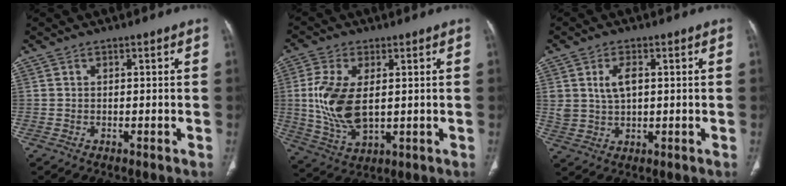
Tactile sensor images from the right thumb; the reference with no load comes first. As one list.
[{"total": 12.9, "force": [0.9, 7.0, 10.8], "torque": [-0.234, -0.010, 0.025]}, {"total": 5.1, "force": [1.3, 3.0, 3.9], "torque": [-0.070, -0.003, 0.031]}]